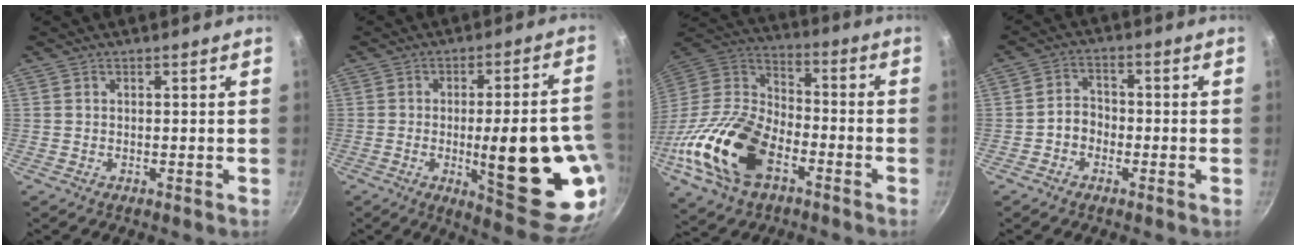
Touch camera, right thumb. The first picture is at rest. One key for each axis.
{"total": 21.9, "fx": -4.4, "fy": 6.4, "fz": 20.5, "tx": -0.252, "ty": 0.005, "tz": -0.048}
{"total": 23.3, "fx": -9.1, "fy": 14.5, "fz": 15.9, "tx": -0.301, "ty": 0.046, "tz": -0.181}
{"total": 4.0, "fx": -1.6, "fy": 3.2, "fz": 1.8, "tx": -0.007, "ty": 0.025, "tz": -0.033}